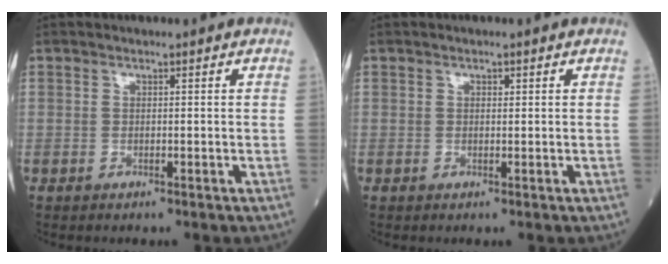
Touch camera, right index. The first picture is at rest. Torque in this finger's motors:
{"motor_torque": [0.02, 0.01, -0.03, -0.01]}